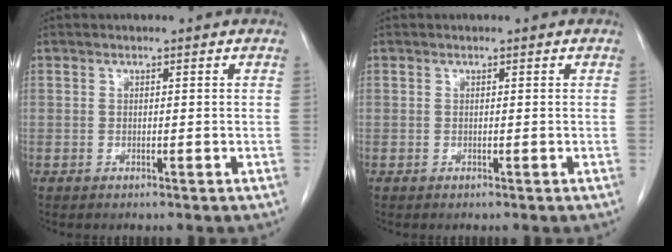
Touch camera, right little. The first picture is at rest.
{"total": 0.0}